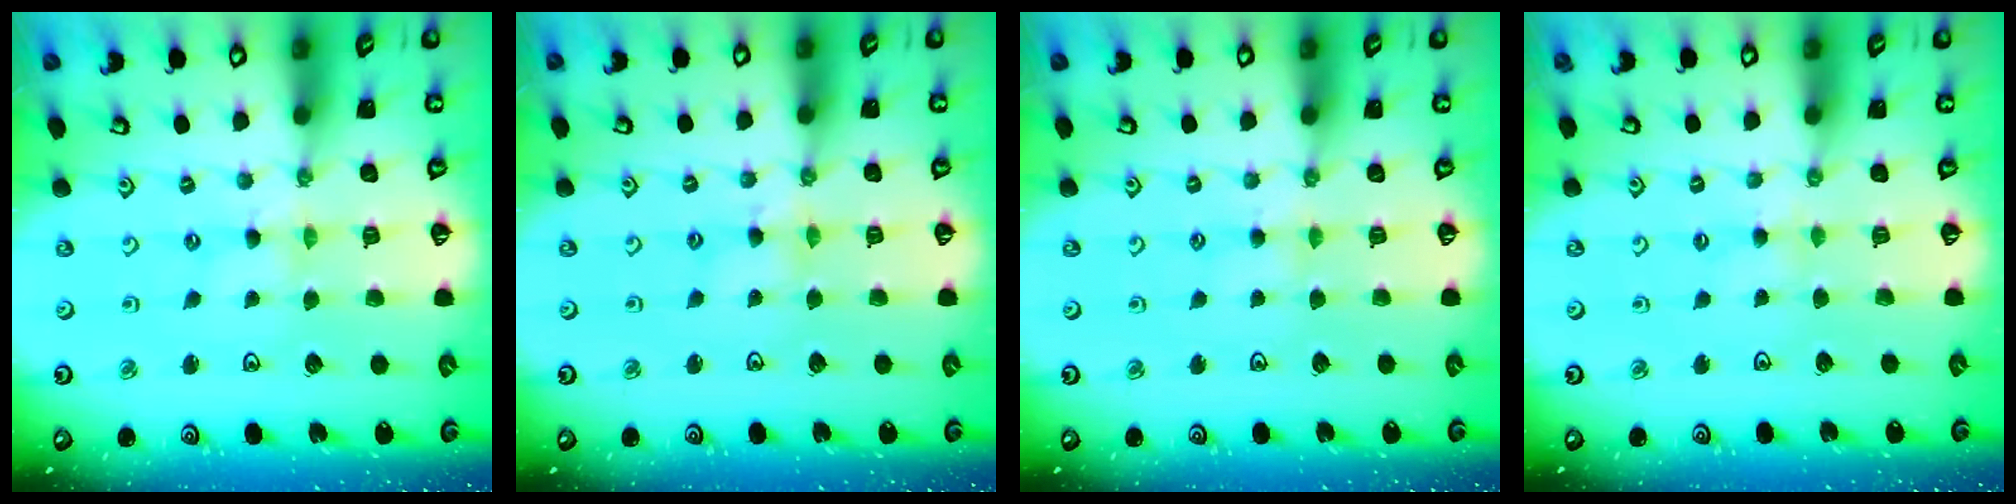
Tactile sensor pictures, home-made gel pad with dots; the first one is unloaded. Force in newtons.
{"total": 4.5, "press": 4.4, "slide": 0.4}
{"total": 4.6, "press": 4.6, "slide": 0.4}
{"total": 1.9, "press": 1.8, "slide": 0.4}